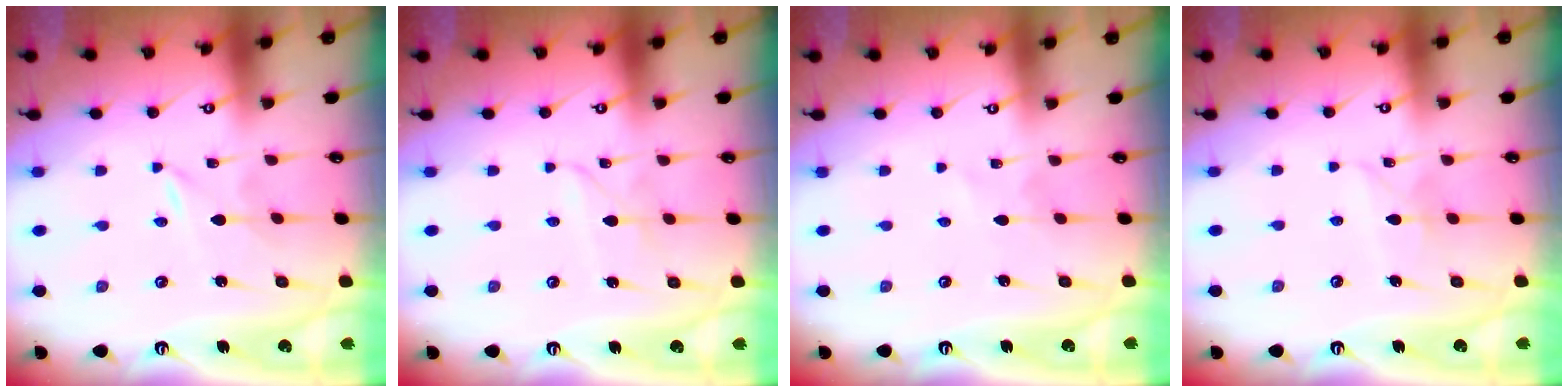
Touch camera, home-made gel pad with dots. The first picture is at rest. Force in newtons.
{"total": 2.4, "press": 2.4, "slide": 0.3}
{"total": 1.0, "press": 1.0, "slide": 0.1}
{"total": 4.3, "press": 4.3, "slide": 0.4}